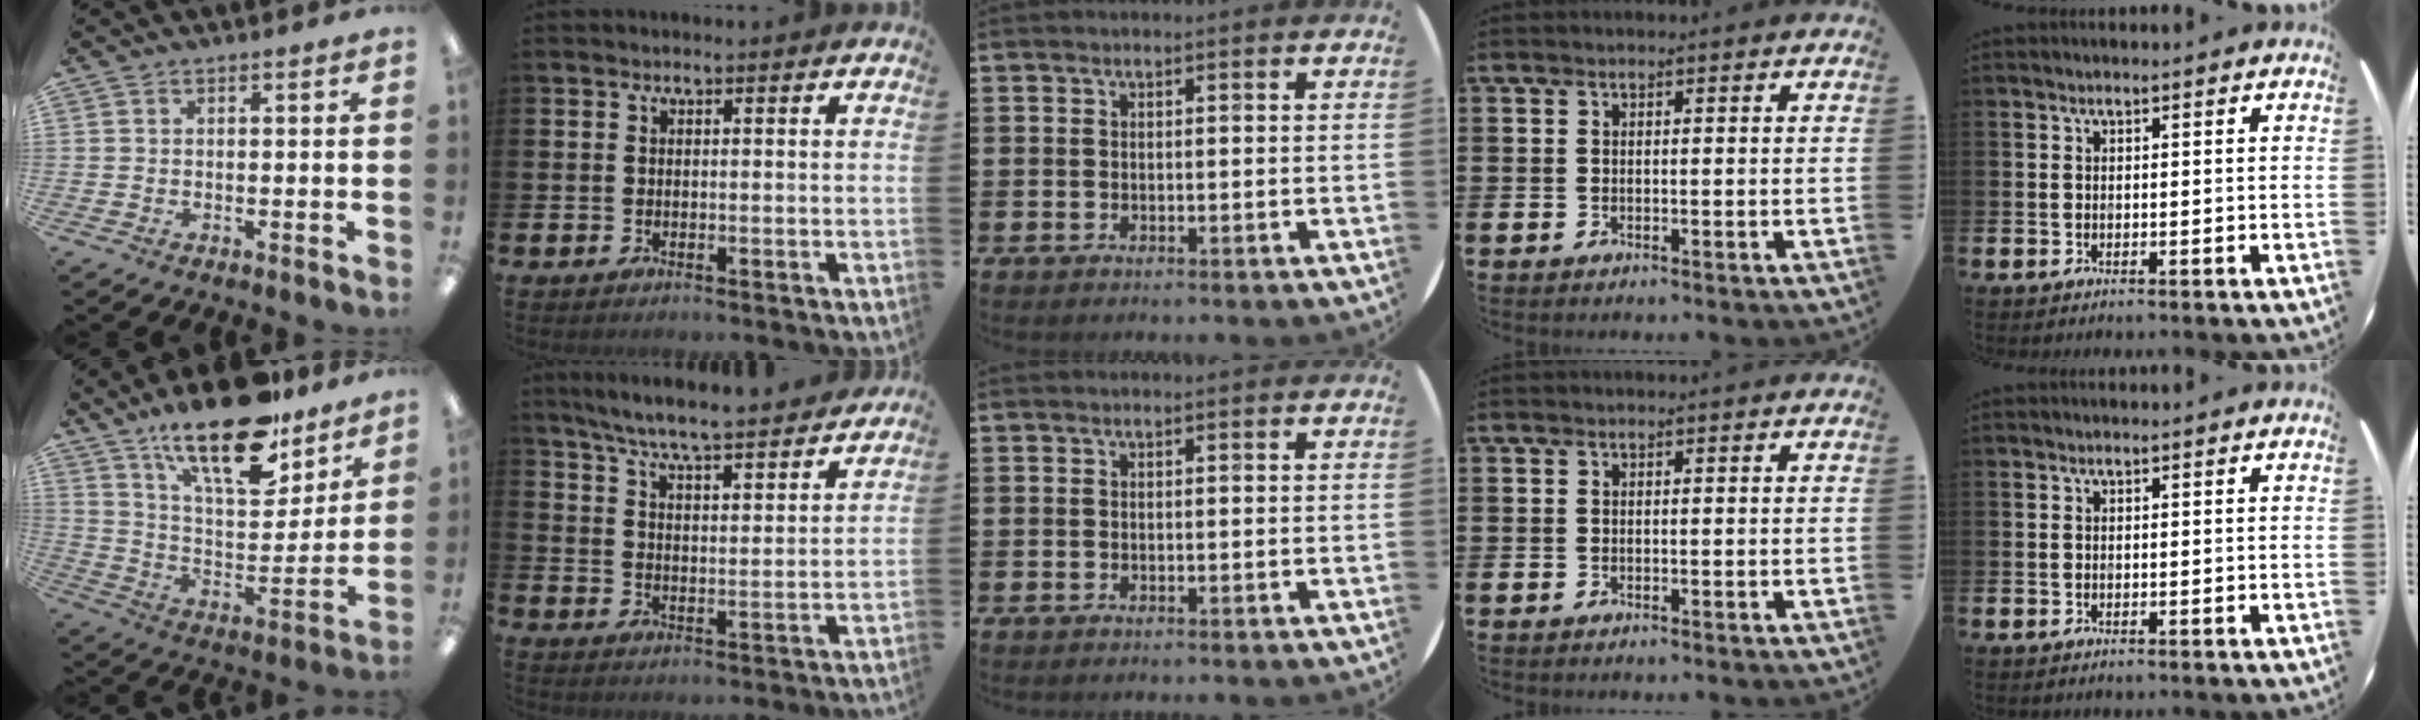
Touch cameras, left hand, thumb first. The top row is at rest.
{"thumb": {"total": 21.6, "force": [15.5, 8.1, 12.8], "torque": [-0.210, -0.097, 0.265]}, "index": {"total": 7.4, "force": [7.0, 0.0, 2.4], "torque": [-0.077, -0.050, 0.122]}}